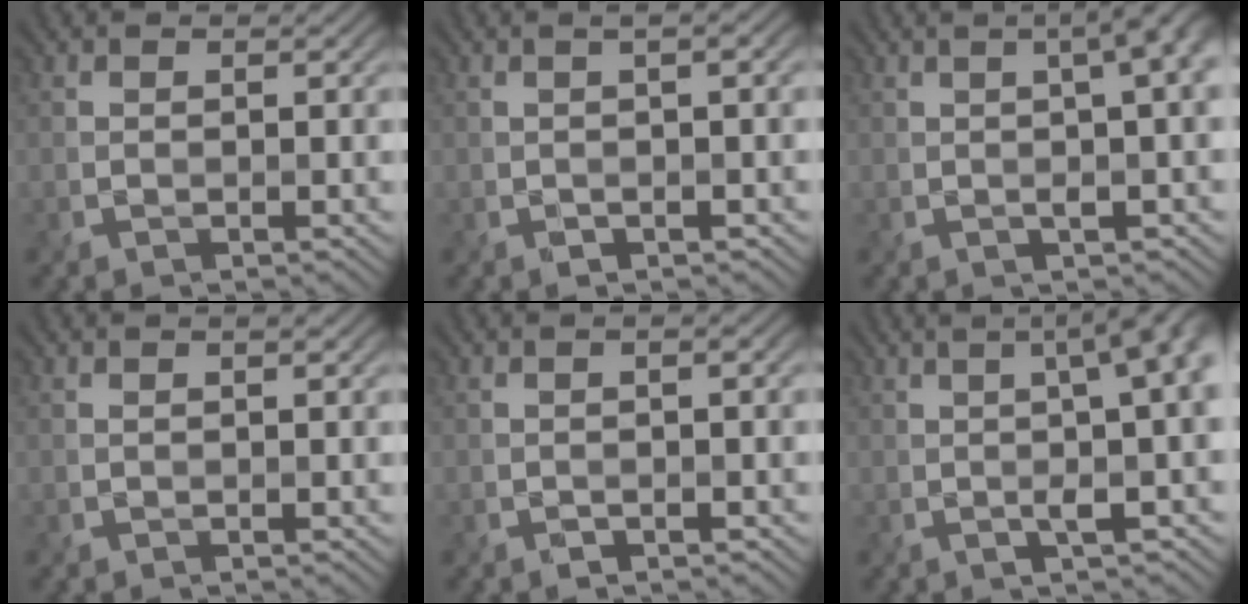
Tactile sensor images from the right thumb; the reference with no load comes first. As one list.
[{"total": 3.0, "force": [0.4, 0.8, 2.9], "torque": [-0.028, 0.005, -0.008]}, {"total": 6.4, "force": [0.8, 1.9, 6.0], "torque": [-0.056, 0.024, 0.000]}, {"total": 0.7, "force": [0.1, 0.2, 0.6], "torque": [-0.009, 0.000, 0.004]}, {"total": 1.5, "force": [-0.3, 0.2, 1.5], "torque": [-0.023, 0.002, -0.009]}, {"total": 8.6, "force": [0.6, 2.4, 8.2], "torque": [-0.082, 0.027, -0.009]}]